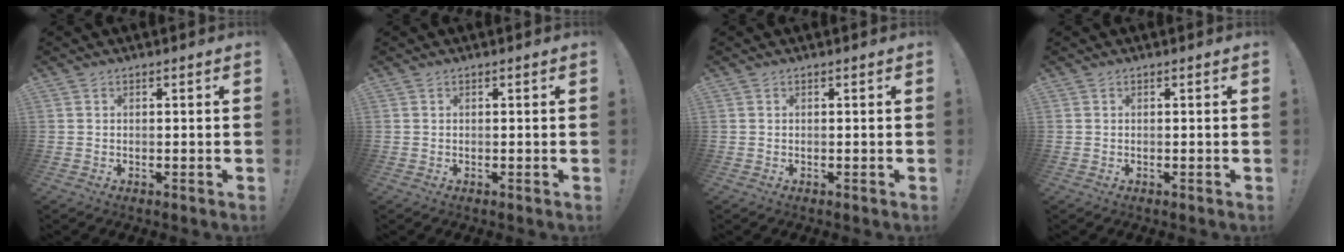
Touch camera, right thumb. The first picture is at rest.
{"total": 0.0}
{"total": 0.0}
{"total": 0.0}